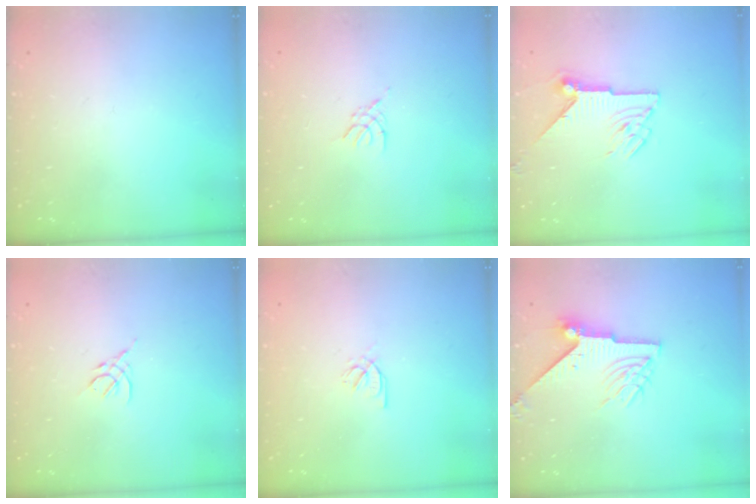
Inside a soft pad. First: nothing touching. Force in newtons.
{"total": 2.6, "press": 2.5, "slide": 0.6}
{"total": 9.5, "press": 9.5, "slide": 0.5}
{"total": 3.1, "press": 3.0, "slide": 0.8}
{"total": 2.1, "press": 2.1, "slide": 0.2}
{"total": 8.4, "press": 8.4, "slide": 0.6}